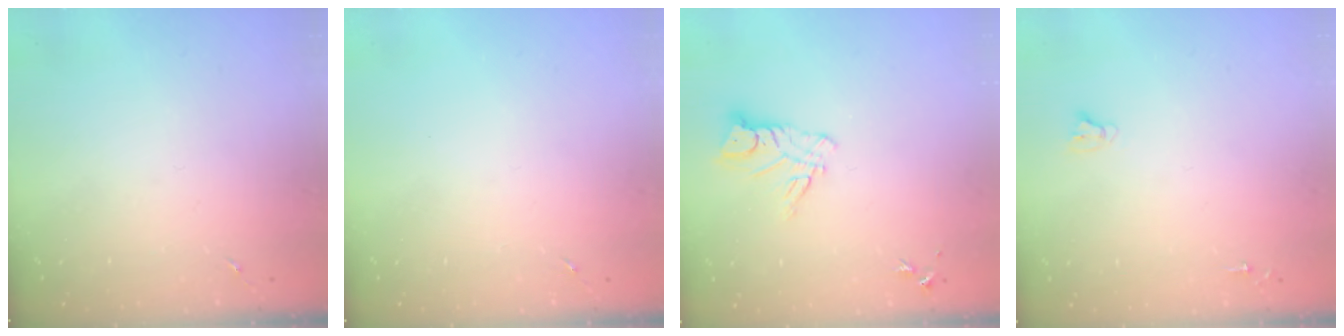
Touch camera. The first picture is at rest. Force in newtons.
{"total": 0.0}
{"total": 8.6, "press": 8.5, "slide": 0.9}
{"total": 2.7, "press": 2.7, "slide": 0.2}